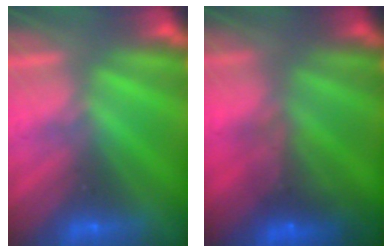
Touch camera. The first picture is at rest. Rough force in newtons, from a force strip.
{"total": 10.3}